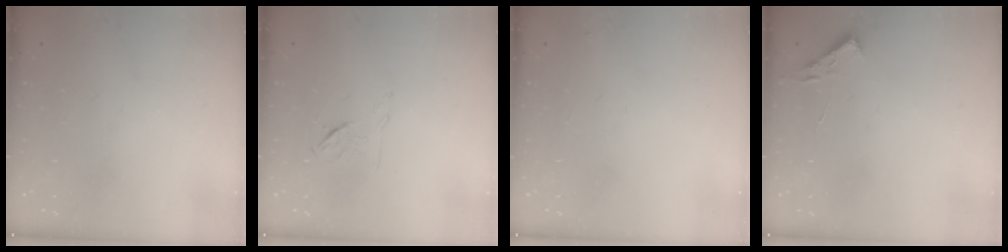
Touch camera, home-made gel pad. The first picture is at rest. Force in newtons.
{"total": 5.8, "press": 5.7, "slide": 1.2}
{"total": 3.8, "press": 3.7, "slide": 0.6}
{"total": 2.7, "press": 2.7, "slide": 0.4}